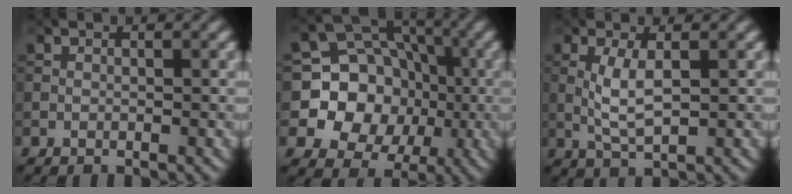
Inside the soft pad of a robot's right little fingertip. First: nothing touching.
{"total": 11.1, "force": [-0.8, 10.2, 4.4], "torque": [-0.080, 0.028, -0.040]}
{"total": 2.8, "force": [-0.1, 0.6, 2.7], "torque": [-0.065, 0.001, -0.002]}